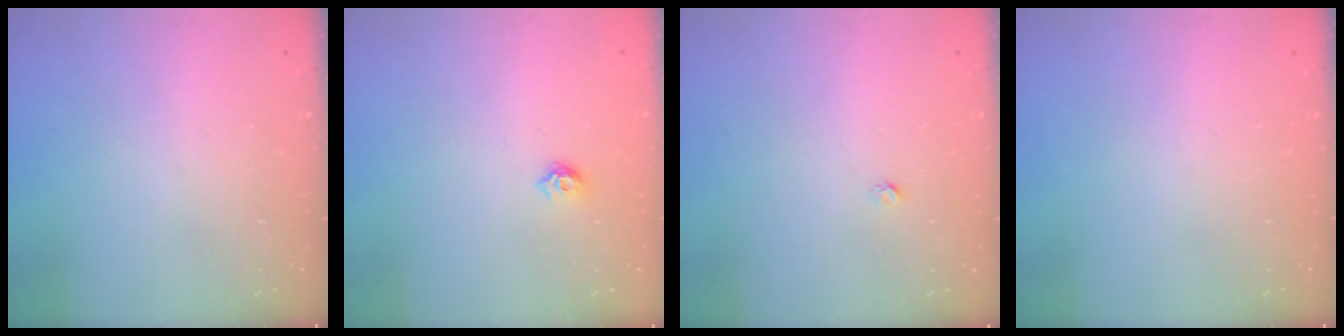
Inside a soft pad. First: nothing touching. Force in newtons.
{"total": 5.1, "press": 5.0, "slide": 0.9}
{"total": 1.6, "press": 1.5, "slide": 0.1}
{"total": 0.0}